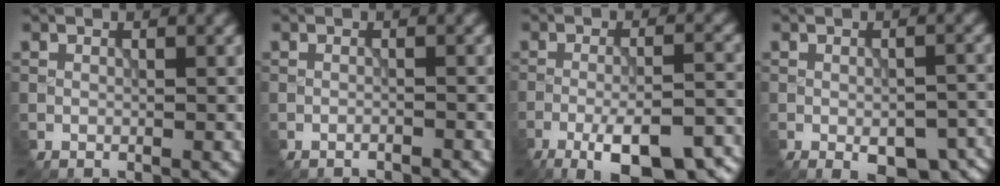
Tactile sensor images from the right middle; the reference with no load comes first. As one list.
[{"total": 0.9, "force": [-0.9, 0.1, 0.1], "torque": [0.003, 0.000, -0.020]}, {"total": 10.7, "force": [-6.8, 3.4, 7.5], "torque": [-0.124, -0.012, -0.099]}, {"total": 6.2, "force": [-3.3, 2.8, 4.4], "torque": [-0.059, -0.013, -0.033]}]